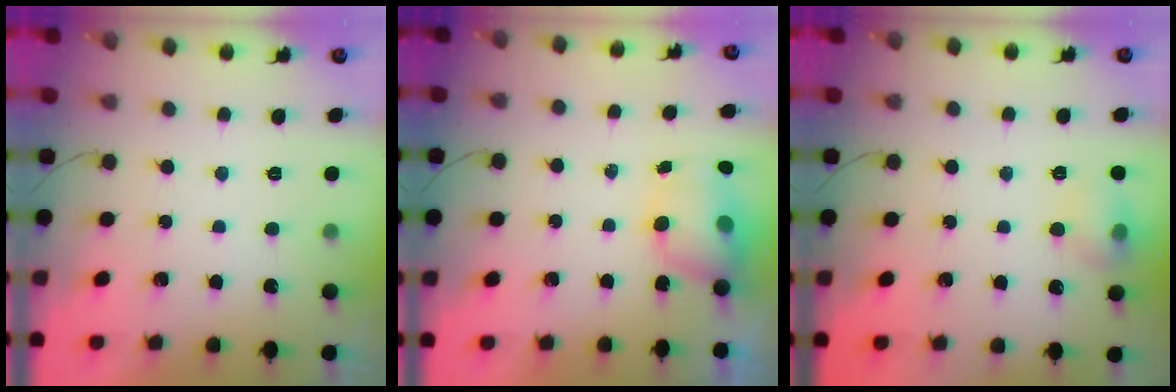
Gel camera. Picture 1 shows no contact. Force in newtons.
{"total": 7.1, "press": 7.1, "slide": 1.0}
{"total": 8.4, "press": 8.3, "slide": 1.1}